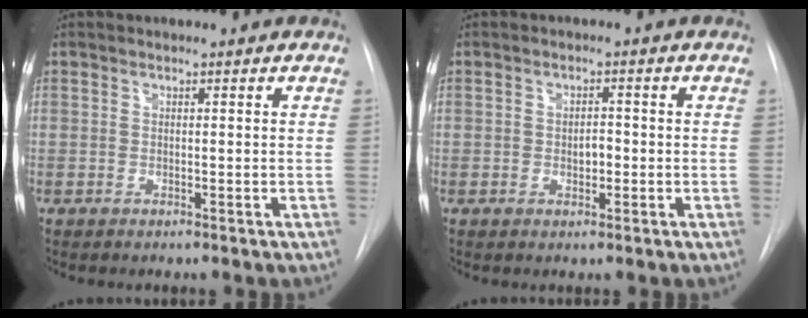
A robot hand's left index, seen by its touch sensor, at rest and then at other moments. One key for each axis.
{"total": 1.9, "fx": -0.3, "fy": 1.1, "fz": 1.6, "tx": -0.024, "ty": 0.002, "tz": -0.003}